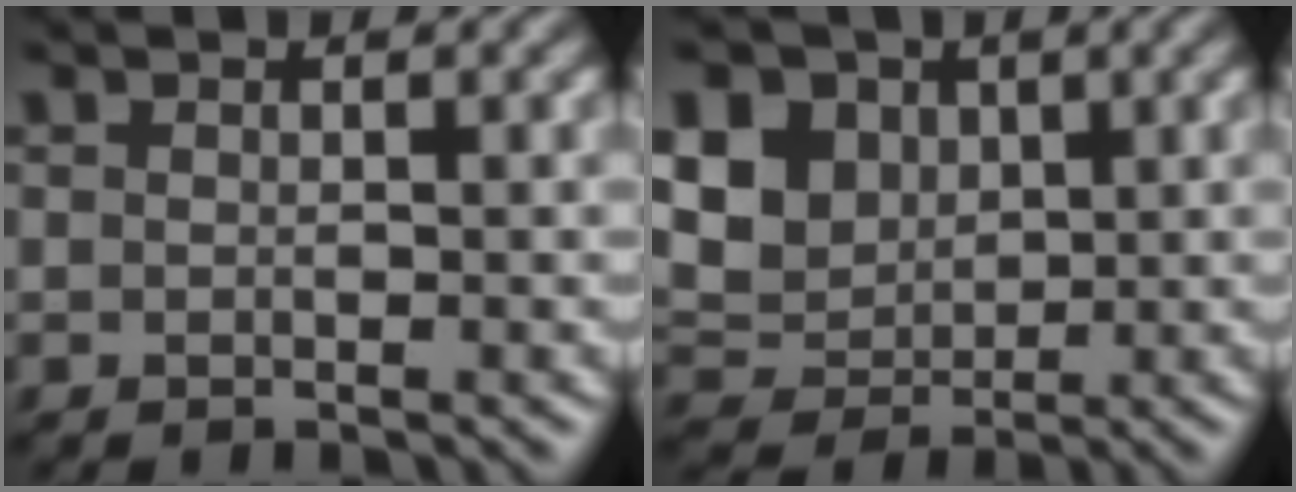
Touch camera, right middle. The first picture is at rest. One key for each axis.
{"total": 9.2, "fx": 3.4, "fy": 7.0, "fz": 4.8, "tx": -0.109, "ty": 0.024, "tz": 0.052}